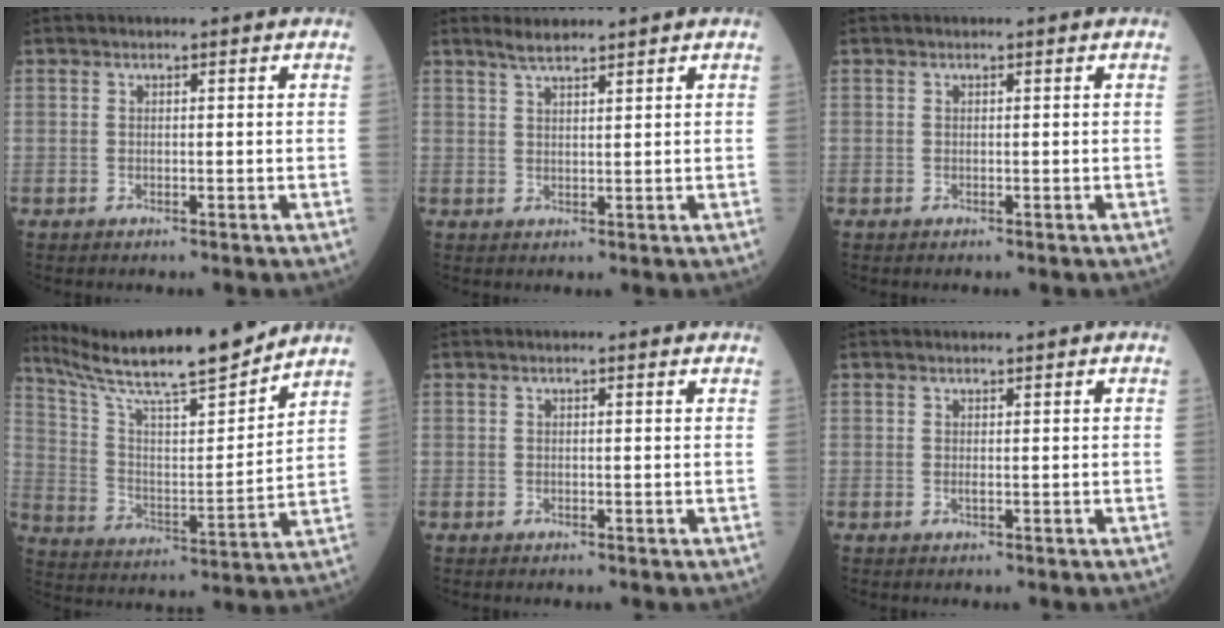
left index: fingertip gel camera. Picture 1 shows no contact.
{"total": 2.8, "force": [2.6, 0.1, 1.2], "torque": [-0.030, 0.010, 0.050]}
{"total": 0.0}
{"total": 19.3, "force": [17.0, 1.1, 9.2], "torque": [-0.167, -0.002, 0.283]}
{"total": 1.0, "force": [0.8, 0.3, 0.6], "torque": [-0.013, 0.009, 0.009]}
{"total": 1.3, "force": [0.9, 0.1, 0.9], "torque": [-0.020, 0.007, 0.015]}